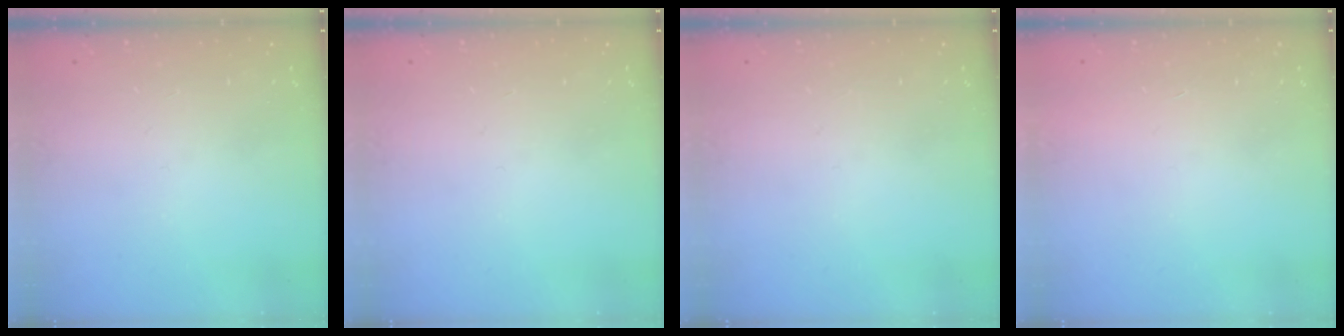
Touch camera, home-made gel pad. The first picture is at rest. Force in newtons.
{"total": 0.0}
{"total": 0.0}
{"total": 1.6, "press": 1.6, "slide": 0.1}